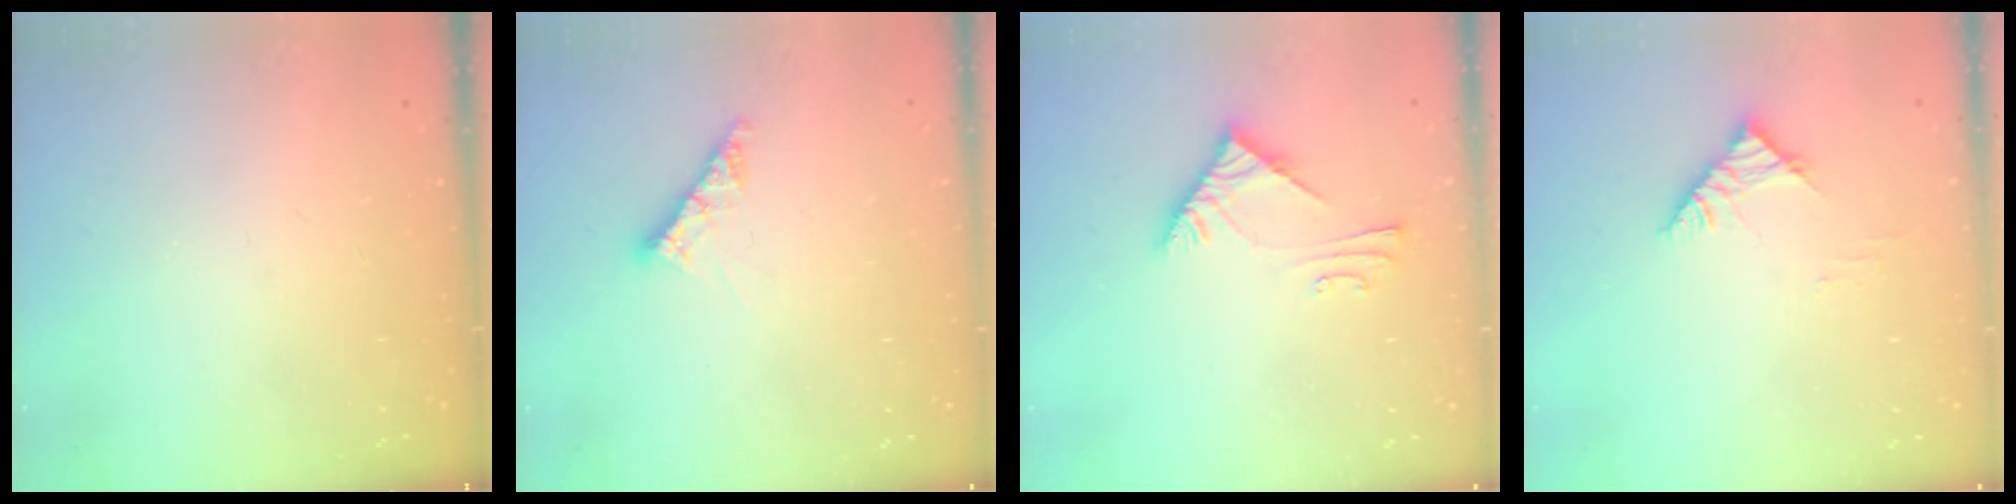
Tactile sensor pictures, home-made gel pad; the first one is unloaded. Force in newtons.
{"total": 6.9, "press": 6.8, "slide": 0.7}
{"total": 6.0, "press": 6.0, "slide": 0.7}
{"total": 5.3, "press": 5.3, "slide": 0.2}